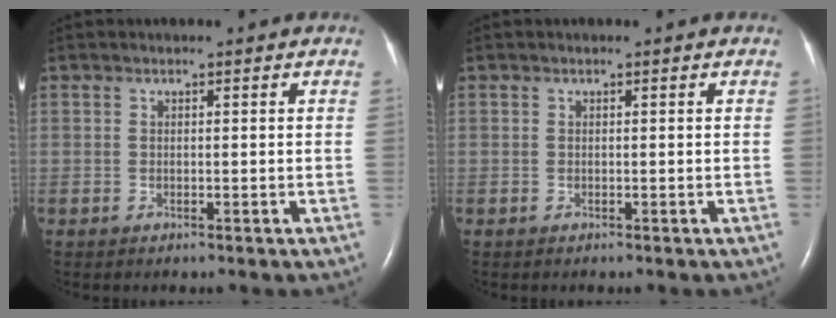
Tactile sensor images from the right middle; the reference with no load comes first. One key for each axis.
{"total": 0.0}